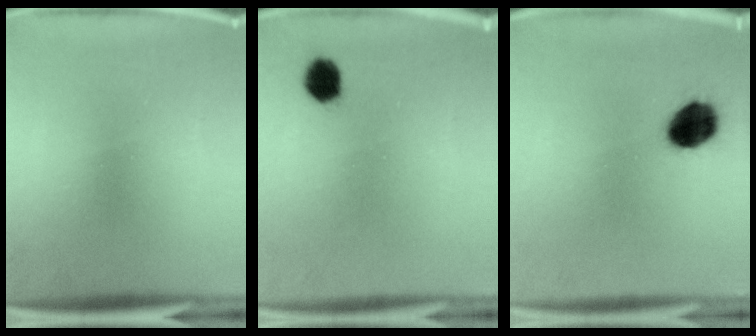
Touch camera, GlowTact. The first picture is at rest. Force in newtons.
{"total": 4.8}
{"total": 9.3}